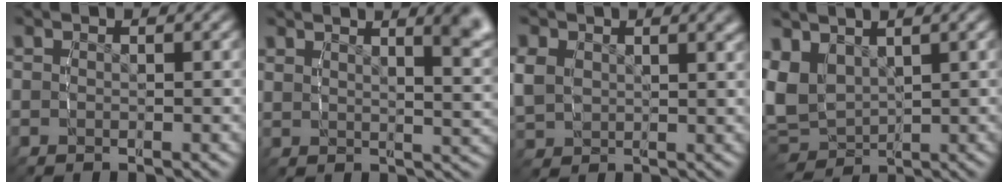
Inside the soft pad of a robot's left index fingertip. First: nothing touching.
{"total": 5.9, "force": [3.8, 1.4, 4.3], "torque": [-0.037, 0.004, 0.062]}
{"total": 3.9, "force": [1.4, 3.0, 2.0], "torque": [-0.047, -0.006, 0.036]}
{"total": 6.8, "force": [0.9, 5.9, 3.4], "torque": [-0.112, -0.034, 0.031]}